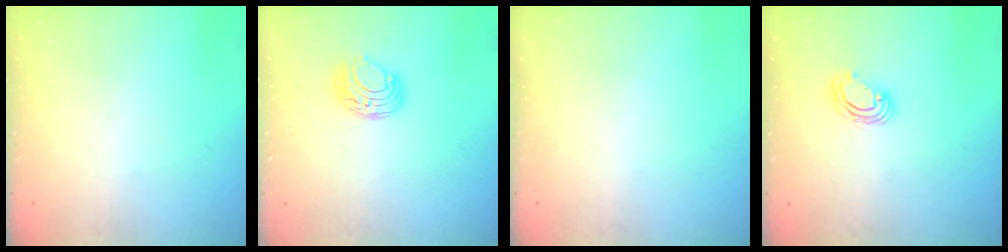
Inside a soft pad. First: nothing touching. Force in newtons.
{"total": 7.5, "press": 7.4, "slide": 0.7}
{"total": 0.0}
{"total": 7.3, "press": 7.2, "slide": 1.1}